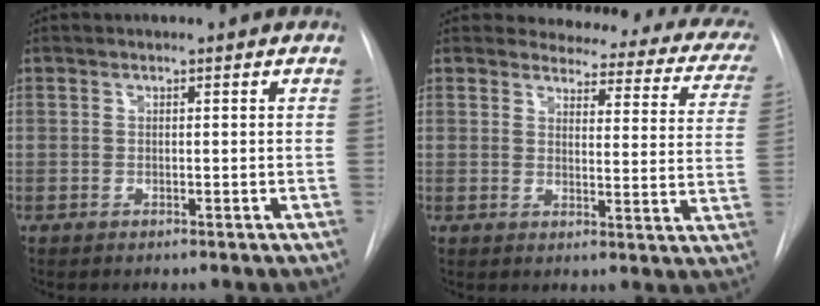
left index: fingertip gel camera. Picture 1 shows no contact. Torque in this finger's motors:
{"motor_torque": [0.69, -1.45, -0.01, -0.04]}